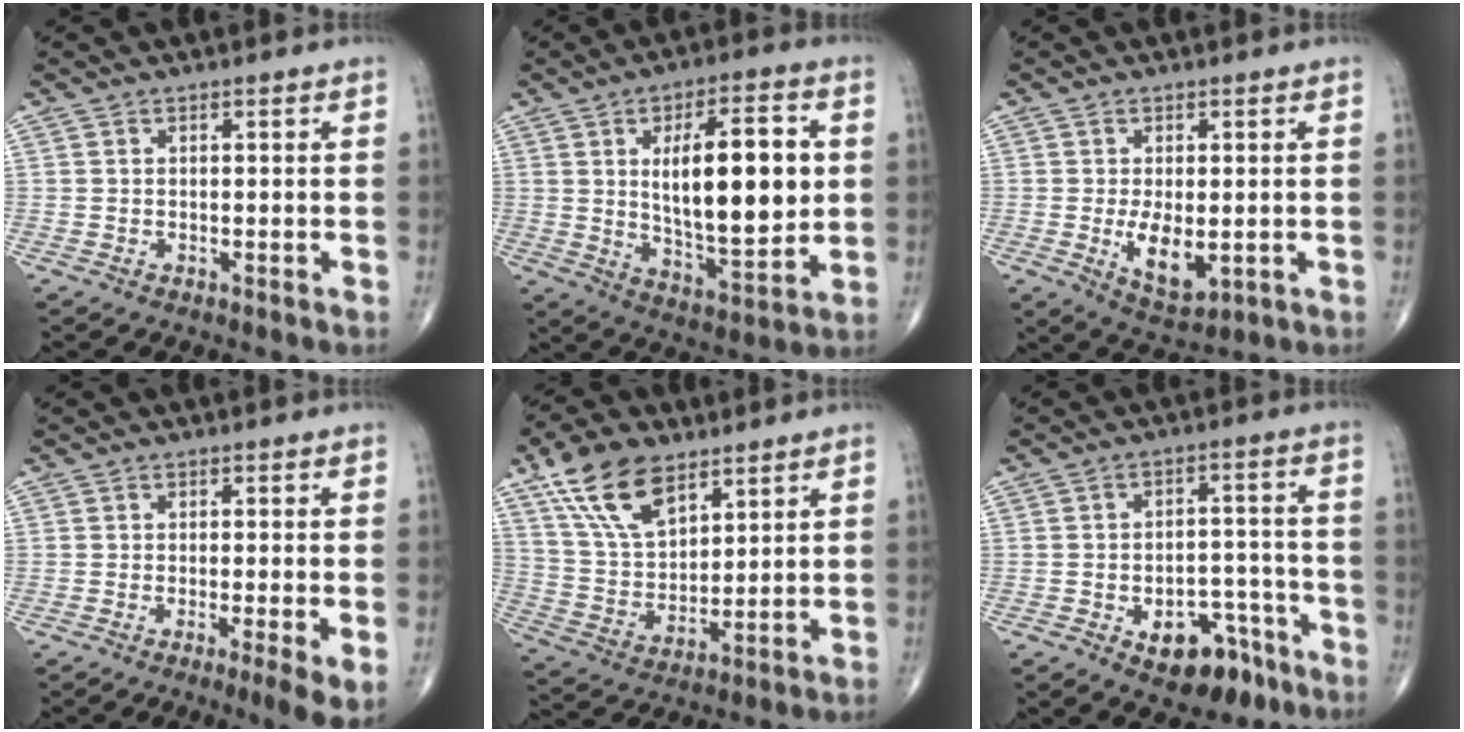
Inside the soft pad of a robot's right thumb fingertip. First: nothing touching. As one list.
[{"total": 19.0, "force": [2.6, 7.2, 17.4], "torque": [-0.246, -0.018, 0.046]}, {"total": 7.0, "force": [-0.9, 3.5, 6.0], "torque": [-0.091, -0.017, -0.005]}, {"total": 5.2, "force": [-1.5, 0.6, 4.9], "torque": [-0.085, -0.016, -0.028]}, {"total": 14.5, "force": [8.7, 7.4, 8.9], "torque": [-0.143, -0.028, 0.168]}, {"total": 11.1, "force": [-6.2, 6.5, 6.5], "torque": [-0.054, 0.053, -0.079]}]